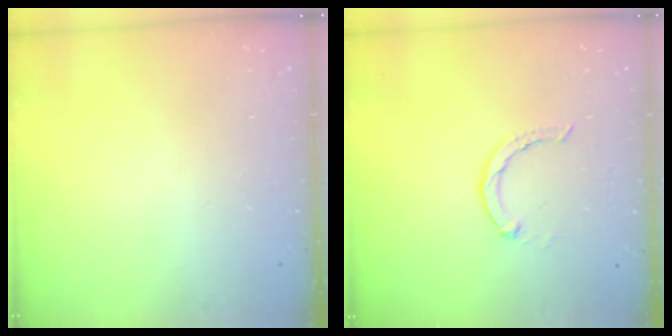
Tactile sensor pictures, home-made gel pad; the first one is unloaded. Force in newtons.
{"total": 3.0, "press": 3.0, "slide": 0.4}